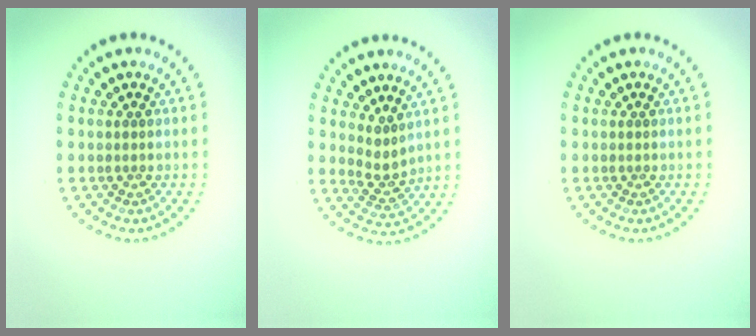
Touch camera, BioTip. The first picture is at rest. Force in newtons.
{"total": 2.1, "press": 1.5, "slide": 1.4}
{"total": 0.0}